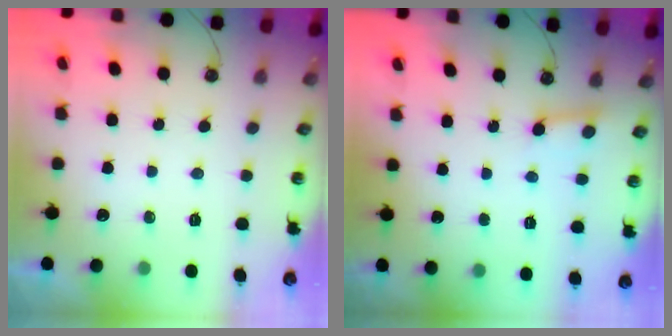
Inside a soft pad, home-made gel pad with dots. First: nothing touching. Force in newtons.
{"total": 2.5, "press": 2.5, "slide": 0.4}